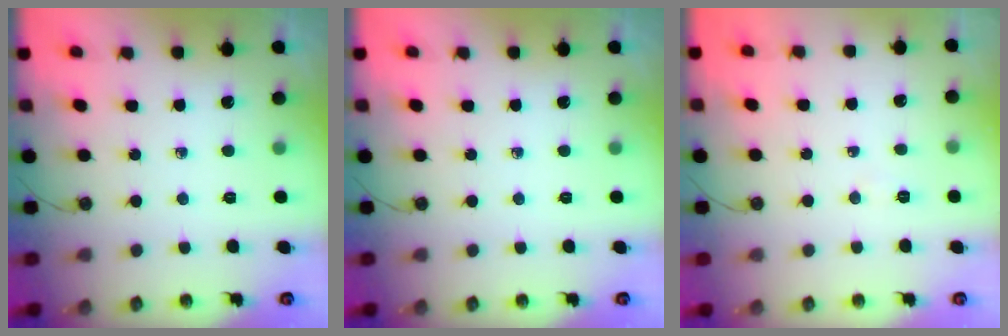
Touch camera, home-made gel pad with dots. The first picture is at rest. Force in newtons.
{"total": 0.0}
{"total": 4.7, "press": 3.3, "slide": 3.3}